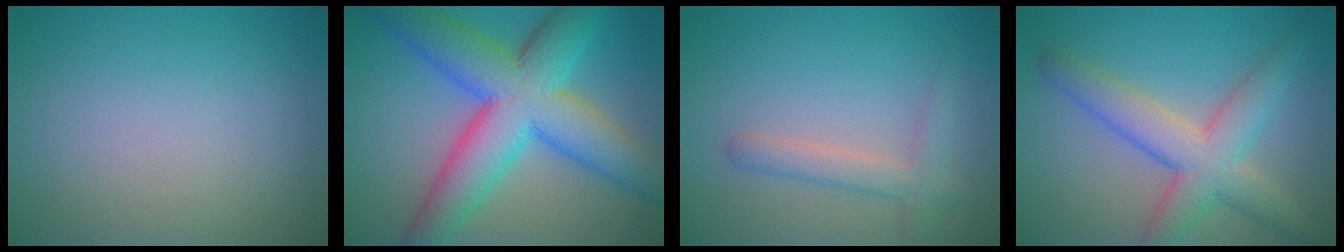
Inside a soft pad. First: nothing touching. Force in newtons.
{"total": 12.0, "press": 12.0, "slide": 0.2}
{"total": 2.6, "press": 2.6, "slide": 0.2}
{"total": 6.6, "press": 6.6, "slide": 0.4}